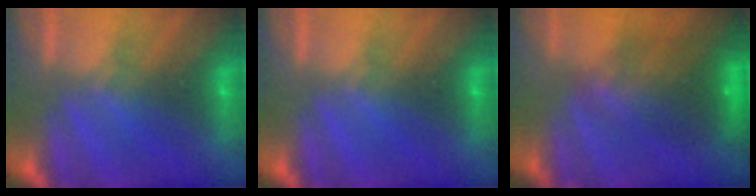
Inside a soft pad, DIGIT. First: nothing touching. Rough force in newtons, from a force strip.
{"total": 0.0}
{"total": 7.7}